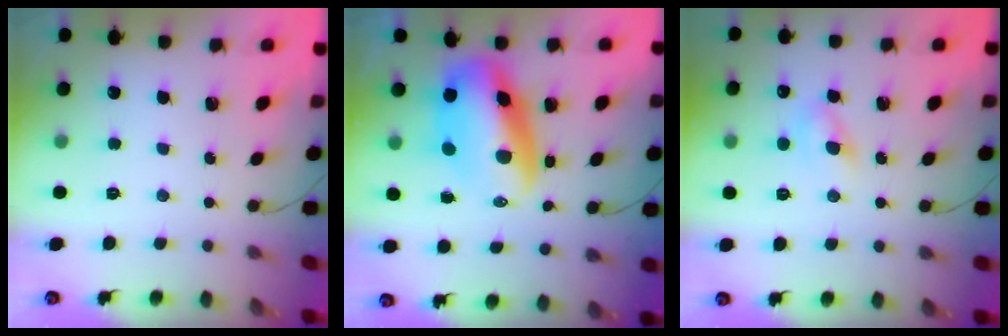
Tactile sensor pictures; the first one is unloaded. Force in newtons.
{"total": 10.3, "press": 10.0, "slide": 2.4}
{"total": 2.9, "press": 2.7, "slide": 1.1}